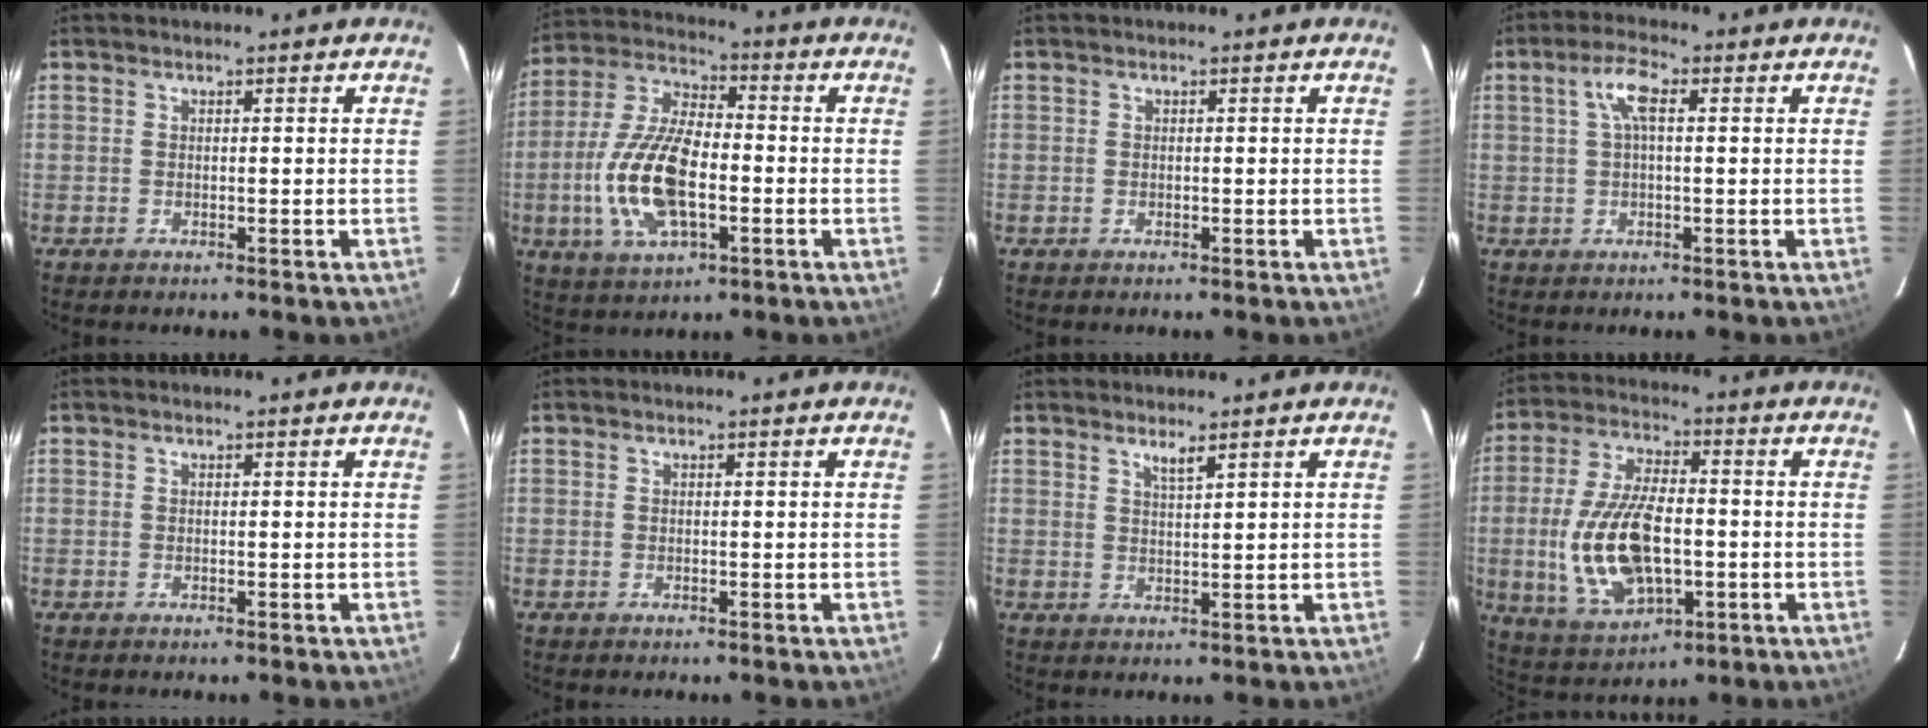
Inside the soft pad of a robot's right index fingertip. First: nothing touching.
{"total": 16.3, "force": [-3.5, 7.3, 14.2], "torque": [-0.302, -0.001, -0.065]}
{"total": 0.0}
{"total": 4.8, "force": [1.2, 1.4, 4.4], "torque": [-0.086, 0.012, 0.022]}
{"total": 0.0}
{"total": 0.0}
{"total": 2.0, "force": [1.6, 0.1, 1.3], "torque": [-0.023, -0.001, 0.027]}
{"total": 16.9, "force": [-2.5, 8.3, 14.5], "torque": [-0.302, -0.007, -0.031]}